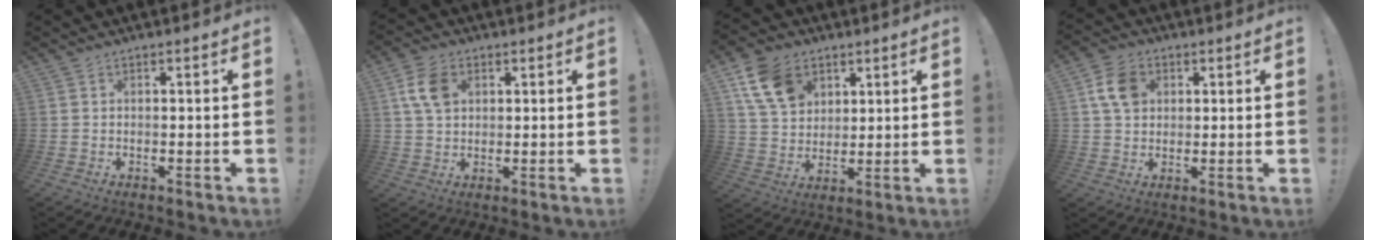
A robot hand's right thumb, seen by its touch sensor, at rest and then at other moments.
{"total": 8.4, "force": [2.7, 6.0, 5.2], "torque": [-0.096, 0.009, 0.054]}
{"total": 13.5, "force": [6.6, 9.9, 6.4], "torque": [-0.115, -0.016, 0.135]}
{"total": 8.7, "force": [2.7, 6.7, 4.8], "torque": [-0.076, 0.011, 0.056]}